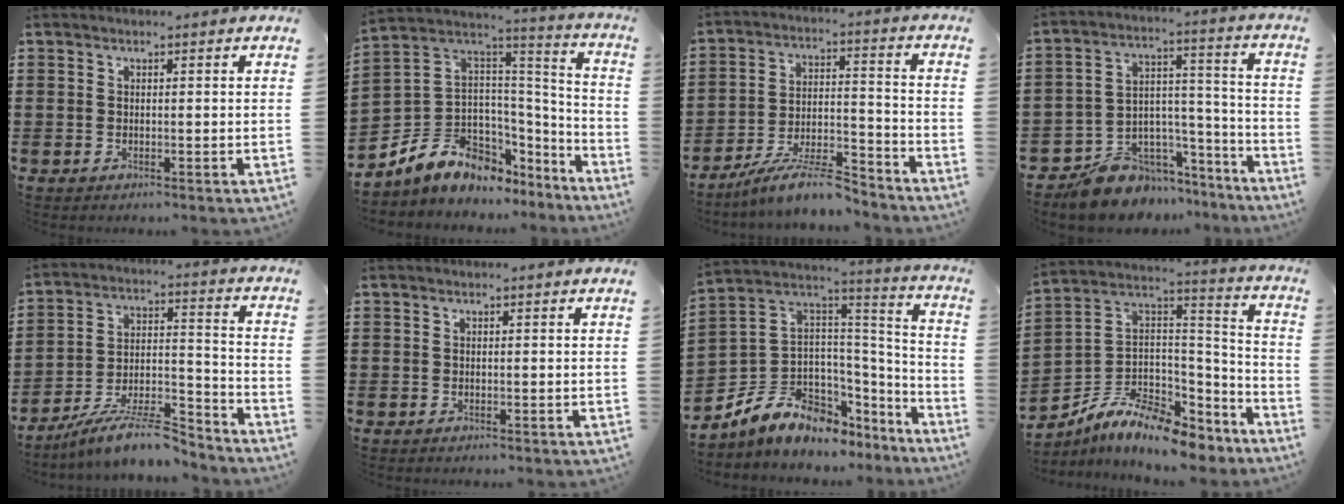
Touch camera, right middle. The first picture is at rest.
{"total": 7.7, "force": [-4.7, 5.9, 1.7], "torque": [-0.079, -0.015, -0.094]}
{"total": 9.5, "force": [-8.3, 1.1, 4.5], "torque": [-0.084, 0.015, -0.159]}
{"total": 8.4, "force": [-7.3, 4.1, 0.1], "torque": [-0.008, 0.024, -0.135]}
{"total": 10.6, "force": [-9.2, 1.3, 5.0], "torque": [-0.086, 0.023, -0.175]}
{"total": 0.0}
{"total": 8.2, "force": [-5.6, 5.4, 2.5], "torque": [-0.087, -0.007, -0.113]}
{"total": 8.6, "force": [-7.2, 2.6, 4.0], "torque": [-0.099, -0.002, -0.151]}